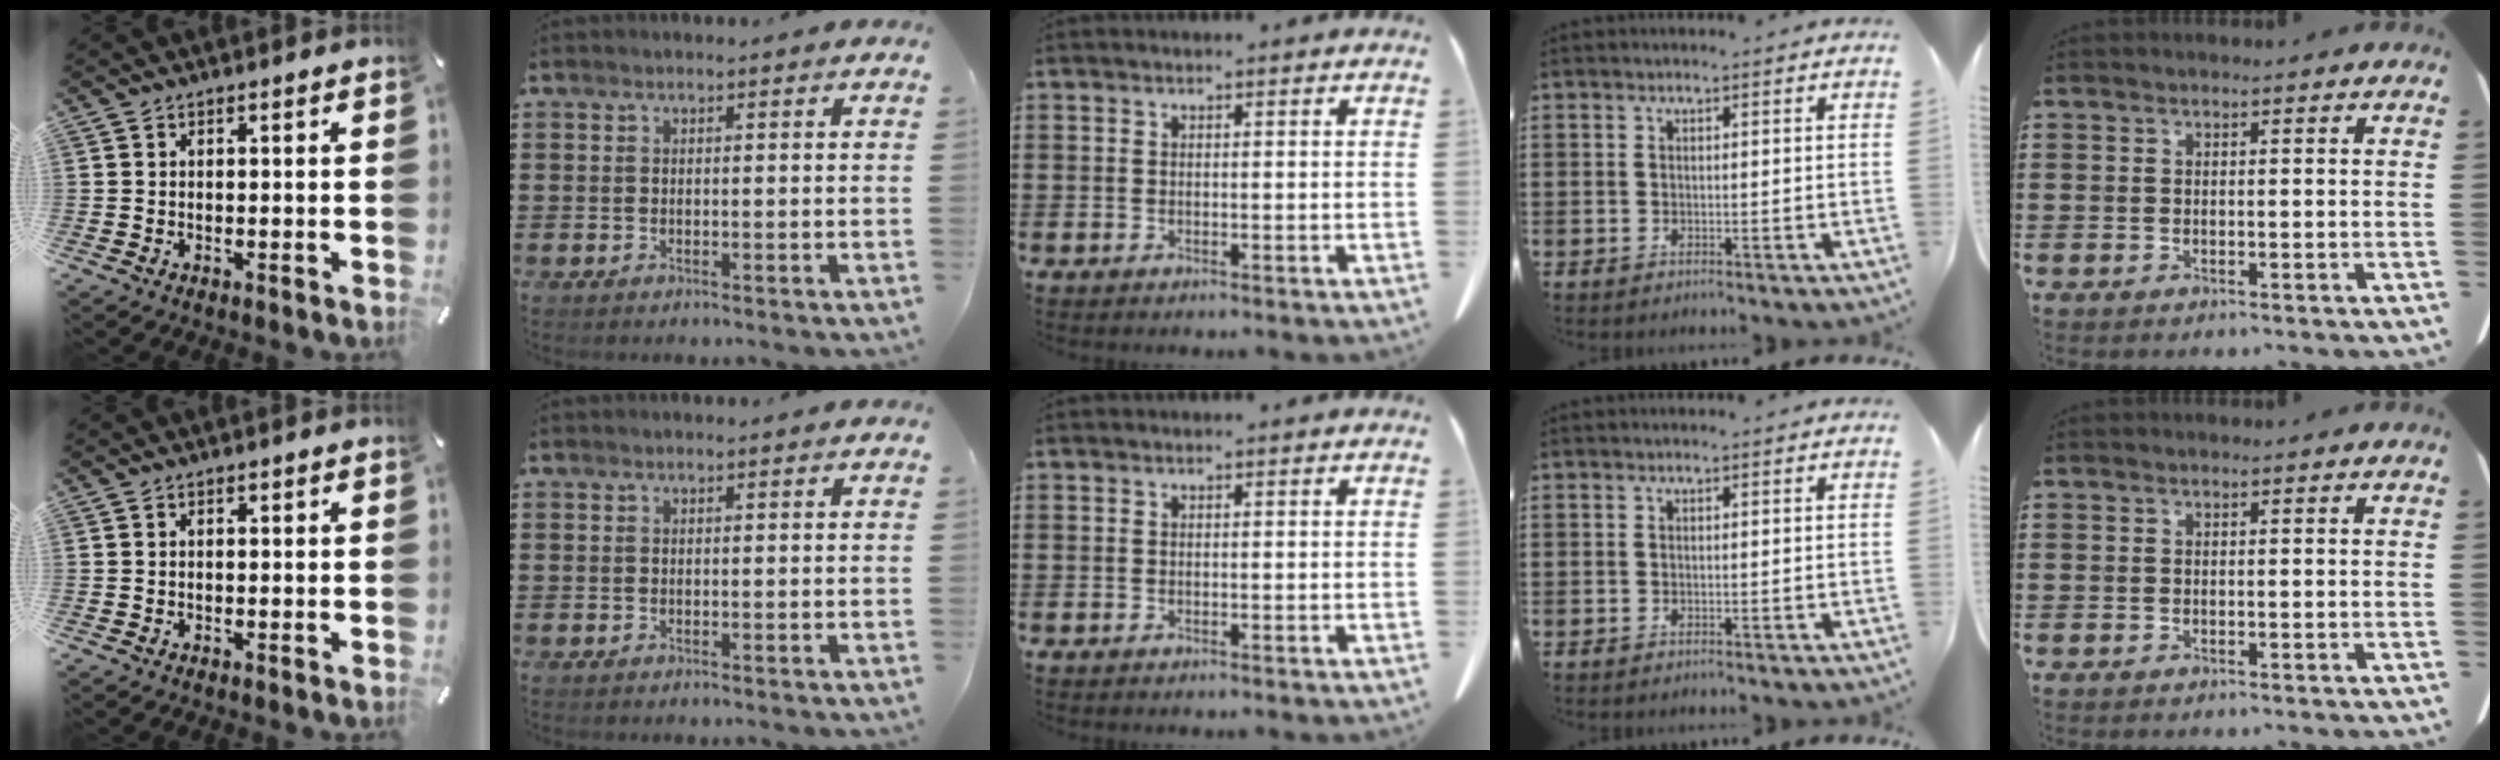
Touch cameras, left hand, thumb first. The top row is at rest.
{}